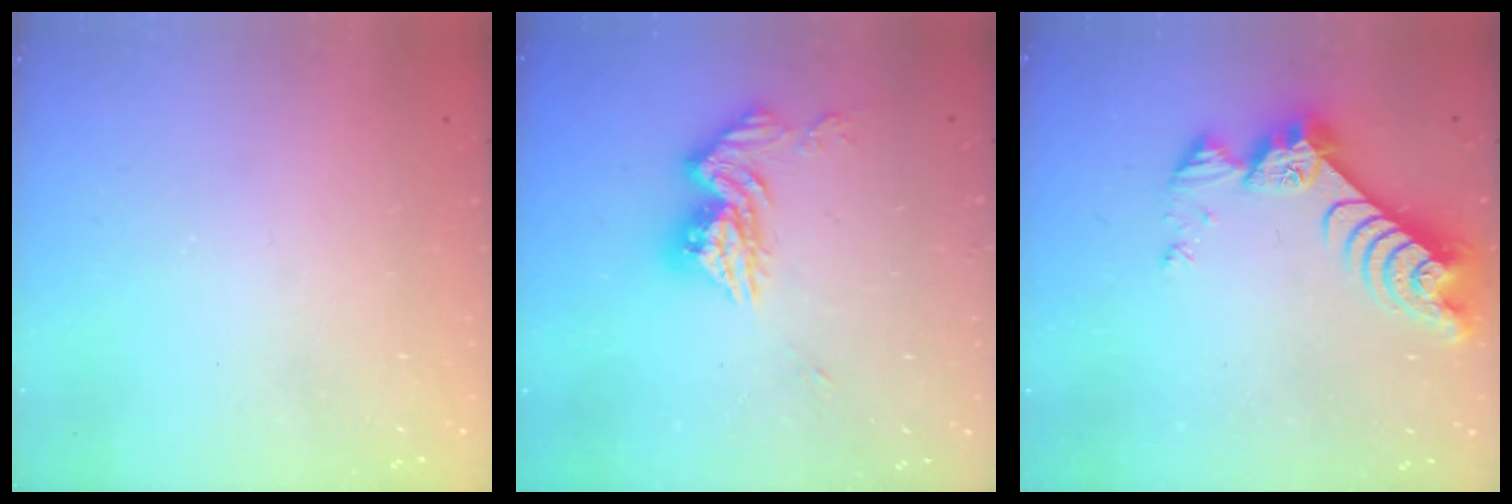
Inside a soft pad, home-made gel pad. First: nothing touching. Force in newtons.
{"total": 12.8, "press": 12.8, "slide": 1.1}
{"total": 9.4, "press": 9.4, "slide": 0.9}